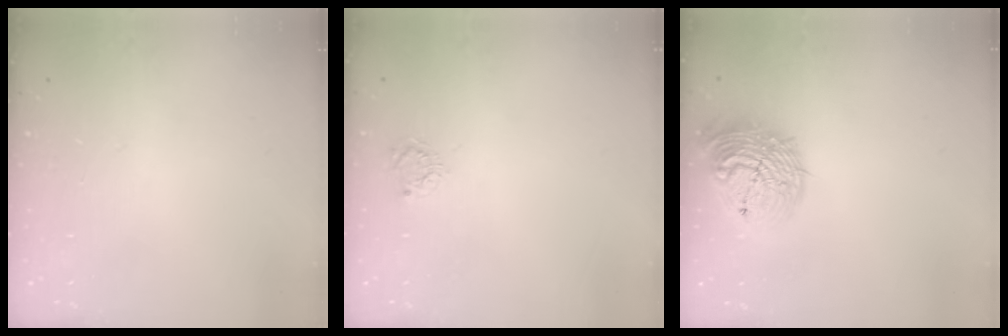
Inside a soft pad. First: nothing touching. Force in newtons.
{"total": 3.8, "press": 3.7, "slide": 0.4}
{"total": 17.9, "press": 17.8, "slide": 1.9}